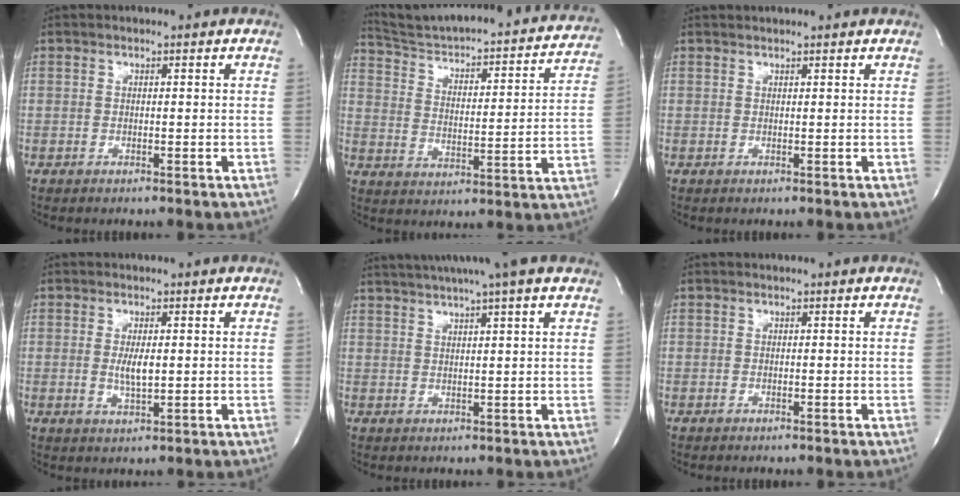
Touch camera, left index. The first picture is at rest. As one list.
[{"total": 25.4, "force": [23.5, 3.8, 8.8], "torque": [-0.129, -0.047, 0.306]}, {"total": 3.2, "force": [3.1, 0.1, 0.7], "torque": [-0.009, 0.022, 0.038]}, {"total": 3.2, "force": [0.1, 0.7, 3.1], "torque": [-0.060, -0.008, 0.002]}, {"total": 10.7, "force": [8.7, -0.9, 6.2], "torque": [-0.108, 0.025, 0.112]}, {"total": 0.0}]